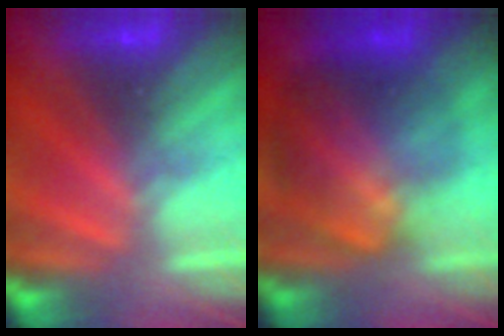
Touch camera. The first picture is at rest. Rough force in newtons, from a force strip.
{"total": 7.9}